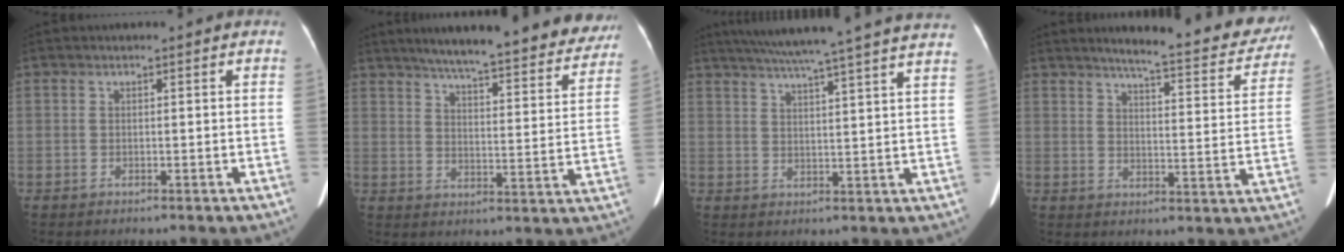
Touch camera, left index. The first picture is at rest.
{"total": 25.3, "force": [22.2, 3.8, 11.6], "torque": [-0.163, -0.033, 0.271]}
{"total": 23.0, "force": [20.2, -1.0, 10.9], "torque": [-0.182, -0.009, 0.260]}
{"total": 16.3, "force": [14.6, 2.1, 7.0], "torque": [-0.083, -0.035, 0.169]}